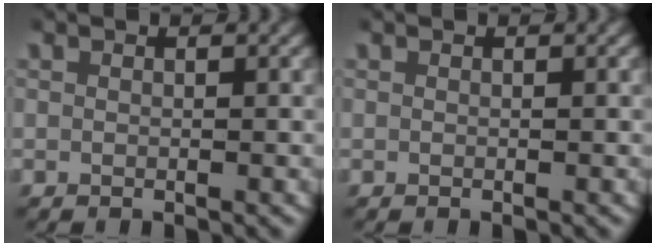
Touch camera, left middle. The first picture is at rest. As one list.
[{"total": 0.0}]